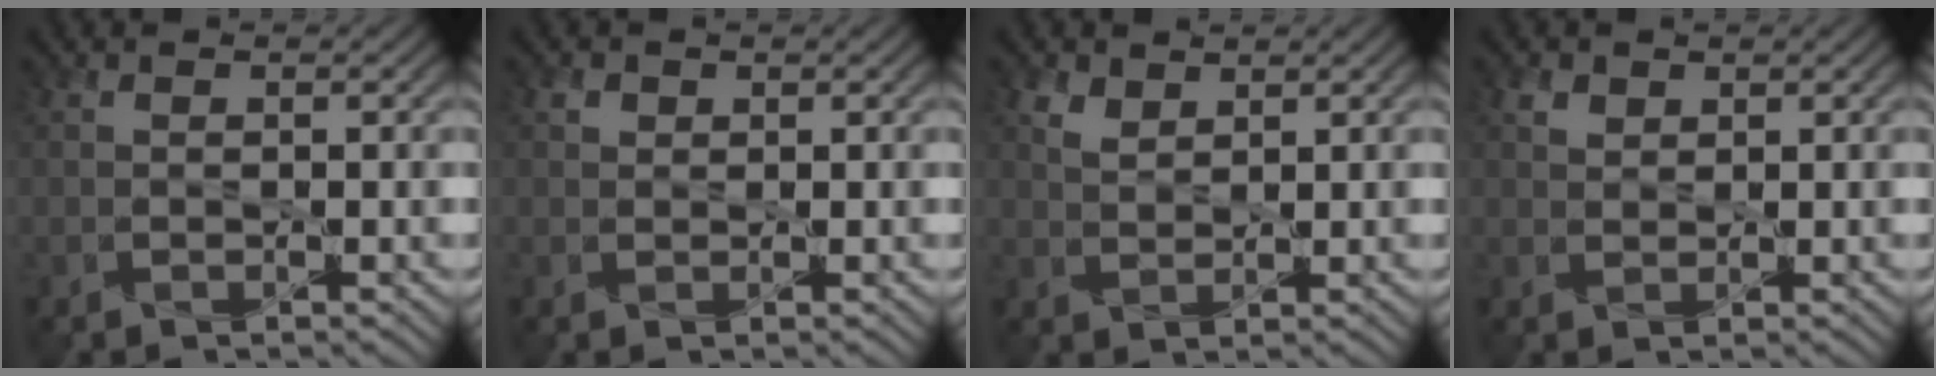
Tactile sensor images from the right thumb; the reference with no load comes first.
{"total": 1.0, "force": [0.6, 0.8, 0.2], "torque": [-0.006, 0.000, 0.012]}
{"total": 2.4, "force": [1.8, 1.2, 1.0], "torque": [-0.030, 0.002, 0.043]}
{"total": 1.5, "force": [1.1, 1.0, 0.4], "torque": [-0.014, 0.002, 0.024]}